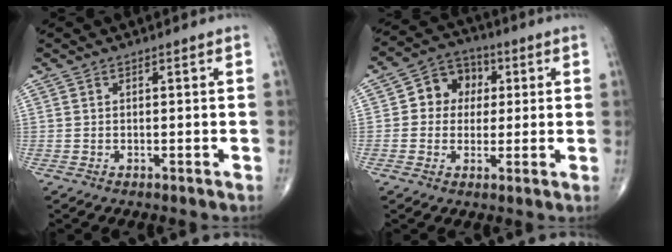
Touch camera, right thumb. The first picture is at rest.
{"total": 8.5, "force": [1.5, 7.3, 4.1], "torque": [-0.028, 0.013, 0.014]}